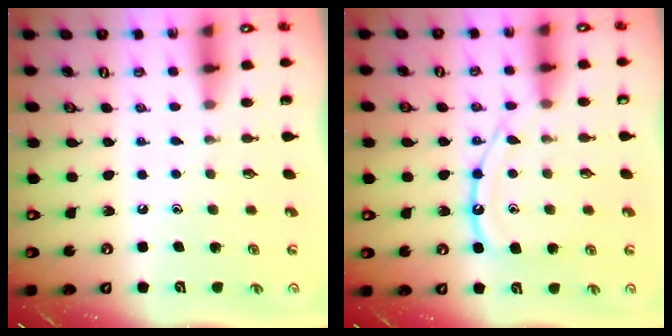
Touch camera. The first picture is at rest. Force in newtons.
{"total": 13.4, "press": 13.4, "slide": 1.2}